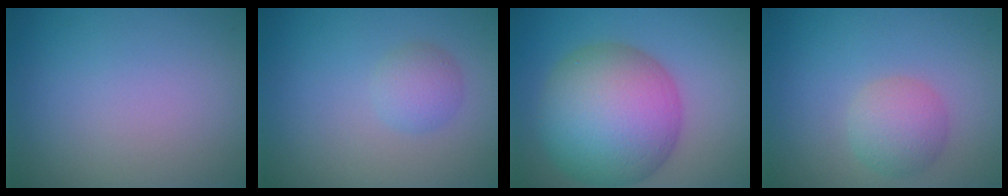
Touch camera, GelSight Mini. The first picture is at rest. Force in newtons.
{"total": 1.9, "press": 1.9, "slide": 0.0}
{"total": 11.2, "press": 11.2, "slide": 0.5}
{"total": 2.9, "press": 2.9, "slide": 0.0}